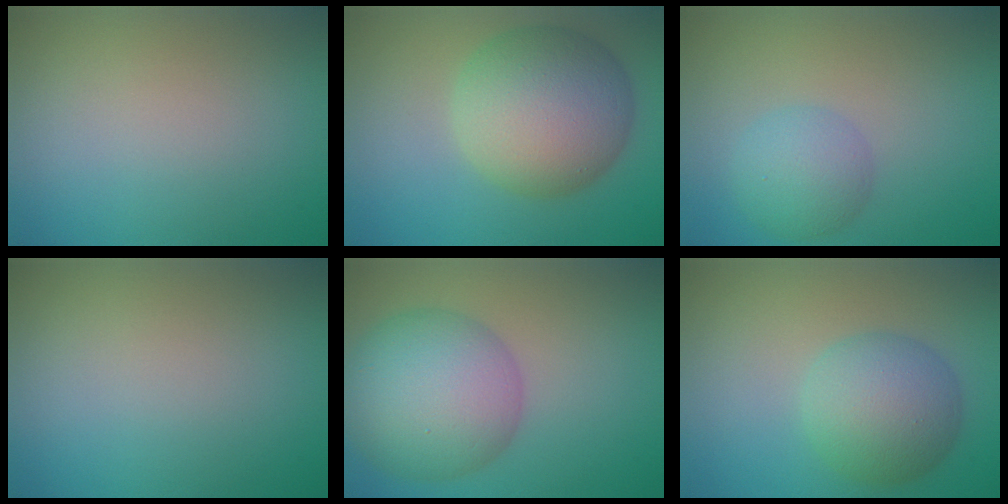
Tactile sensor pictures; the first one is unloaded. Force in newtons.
{"total": 10.0, "press": 10.0, "slide": 0.2}
{"total": 3.7, "press": 3.7, "slide": 0.0}
{"total": 0.0}
{"total": 9.5, "press": 9.5, "slide": 0.2}
{"total": 6.1, "press": 6.1, "slide": 0.1}